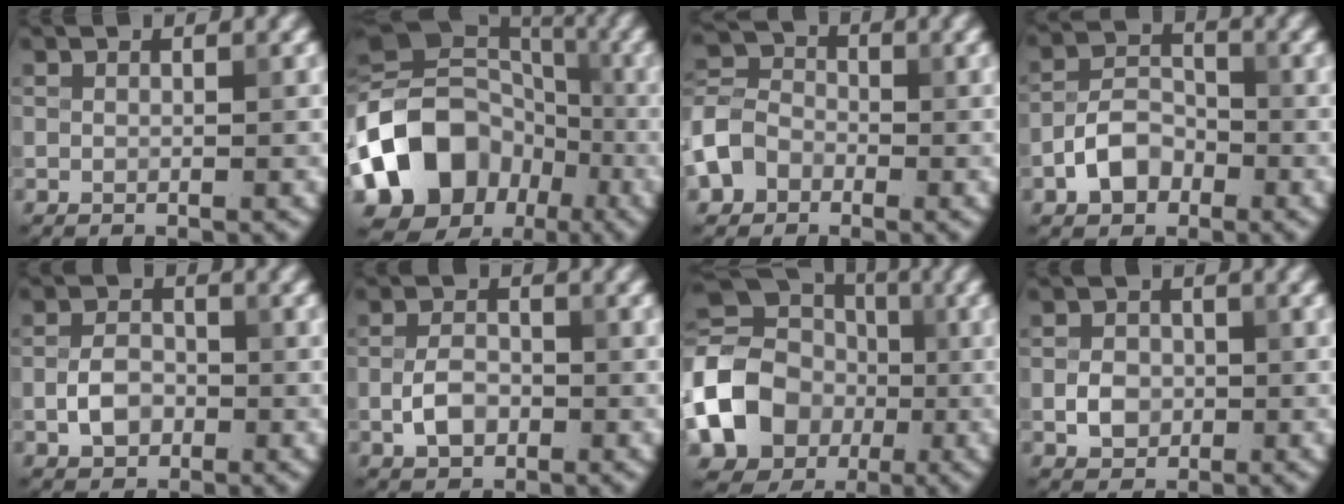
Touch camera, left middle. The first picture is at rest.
{"total": 12.8, "force": [-4.6, 10.1, 6.3], "torque": [-0.128, 0.002, -0.090]}
{"total": 5.0, "force": [-2.3, 3.9, 2.2], "torque": [-0.047, -0.003, -0.056]}
{"total": 3.9, "force": [-1.8, 2.6, 2.2], "torque": [-0.035, 0.008, -0.038]}
{"total": 2.9, "force": [-0.8, 2.1, 1.8], "torque": [-0.033, 0.003, -0.021]}
{"total": 2.9, "force": [-0.8, 1.9, 2.0], "torque": [-0.040, 0.002, -0.019]}
{"total": 12.6, "force": [-2.8, 10.5, 6.4], "torque": [-0.143, -0.015, -0.063]}
{"total": 2.5, "force": [-0.5, 2.0, 1.3], "torque": [-0.020, 0.000, -0.014]}